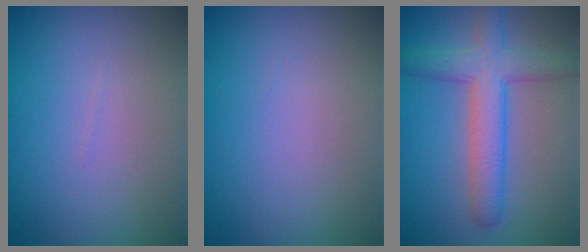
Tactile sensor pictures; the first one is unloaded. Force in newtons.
{"total": 0.0}
{"total": 5.1, "press": 5.1, "slide": 0.3}